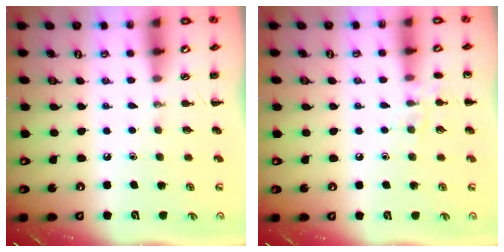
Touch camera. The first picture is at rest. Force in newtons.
{"total": 7.4, "press": 7.1, "slide": 1.9}